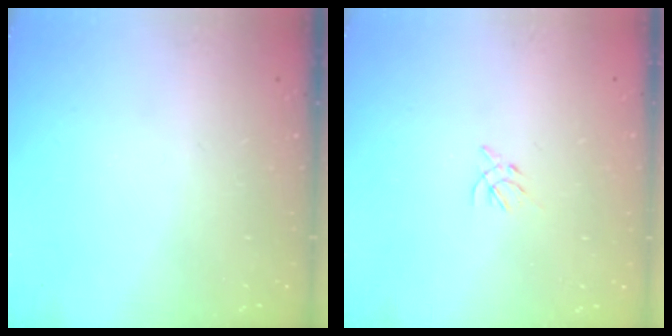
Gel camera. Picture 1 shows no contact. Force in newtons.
{"total": 2.3, "press": 2.2, "slide": 0.6}